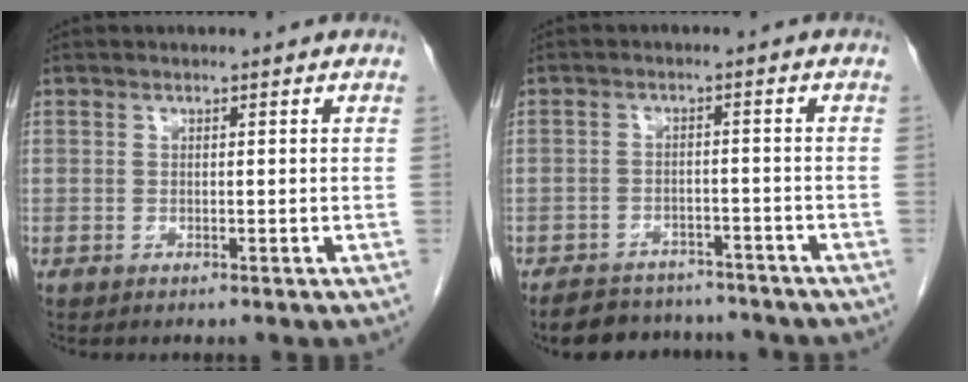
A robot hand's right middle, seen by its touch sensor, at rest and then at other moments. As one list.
[{"total": 9.7, "force": [-8.6, 3.8, 2.3], "torque": [-0.030, 0.005, -0.115]}]